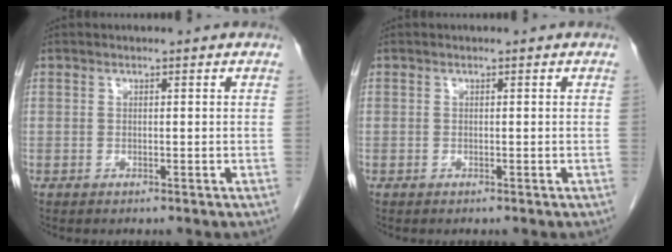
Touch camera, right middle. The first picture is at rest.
{"total": 0.0}